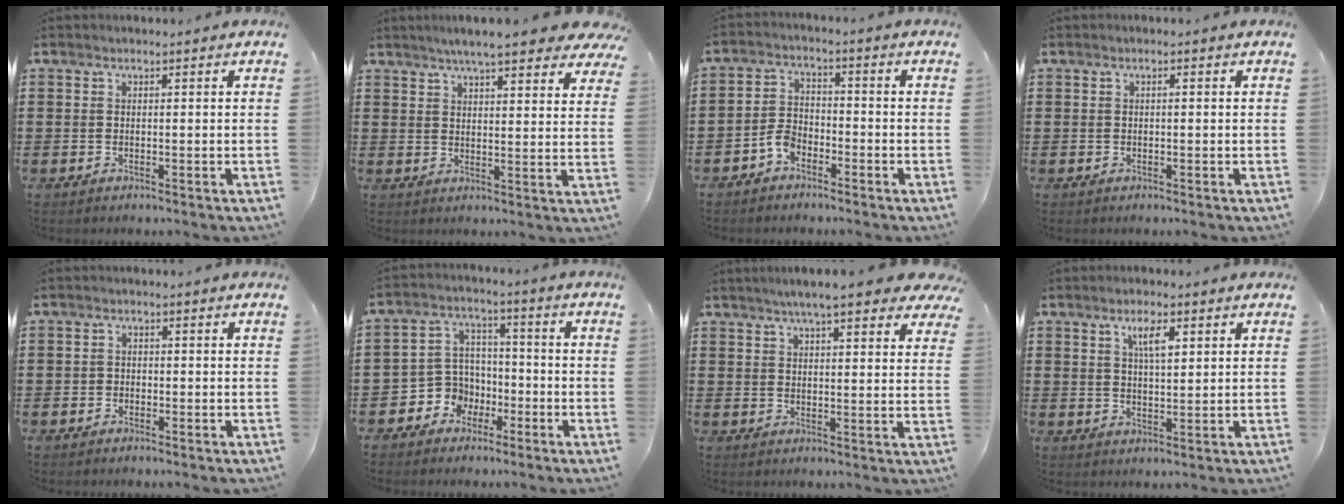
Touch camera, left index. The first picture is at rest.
{"total": 7.0, "force": [6.0, 0.6, 3.7], "torque": [-0.073, -0.018, 0.103]}
{"total": 3.6, "force": [-2.6, 1.9, 1.6], "torque": [-0.047, 0.004, -0.055]}
{"total": 0.6, "force": [0.0, 0.1, 0.5], "torque": [-0.010, -0.001, 0.001]}
{"total": 1.0, "force": [-0.7, 0.7, 0.1], "torque": [-0.005, 0.002, -0.017]}
{"total": 5.9, "force": [-2.8, 5.1, 1.0], "torque": [-0.048, 0.004, -0.057]}
{"total": 7.0, "force": [5.7, 0.6, 3.9], "torque": [-0.076, -0.012, 0.099]}
{"total": 4.4, "force": [2.3, 1.4, 3.5], "torque": [-0.059, 0.002, 0.035]}